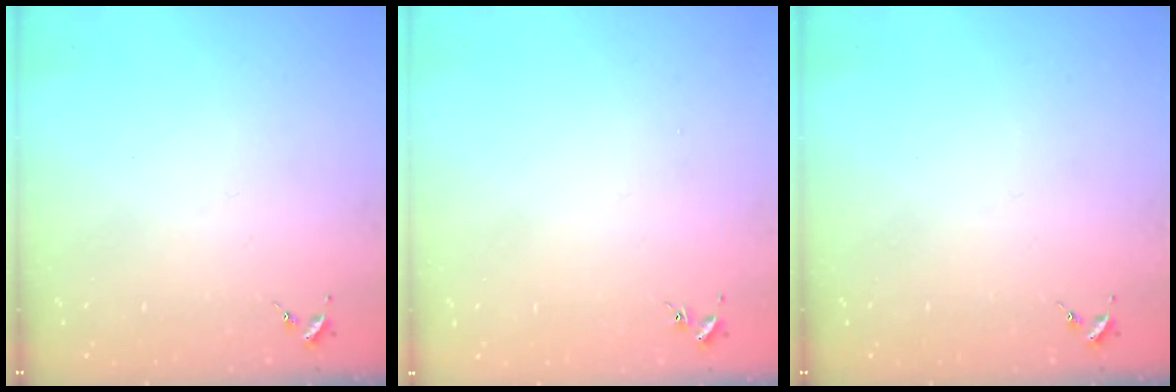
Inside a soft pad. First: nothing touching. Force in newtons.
{"total": 0.6, "press": 0.6, "slide": 0.1}
{"total": 0.0}